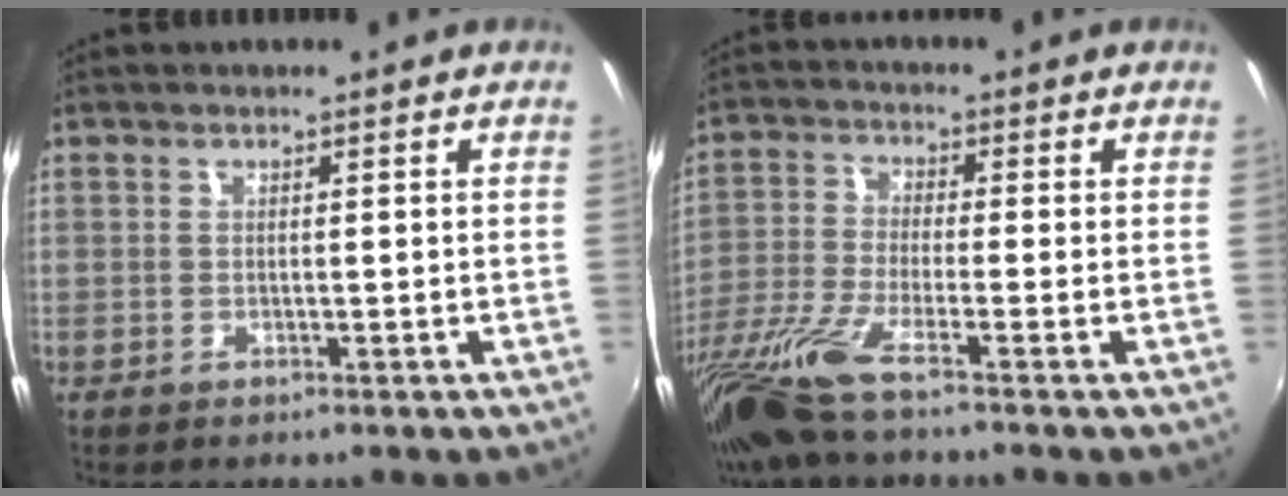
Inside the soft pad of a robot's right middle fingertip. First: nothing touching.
{"total": 10.3, "force": [-7.5, 0.3, 7.2], "torque": [-0.158, -0.036, -0.146]}